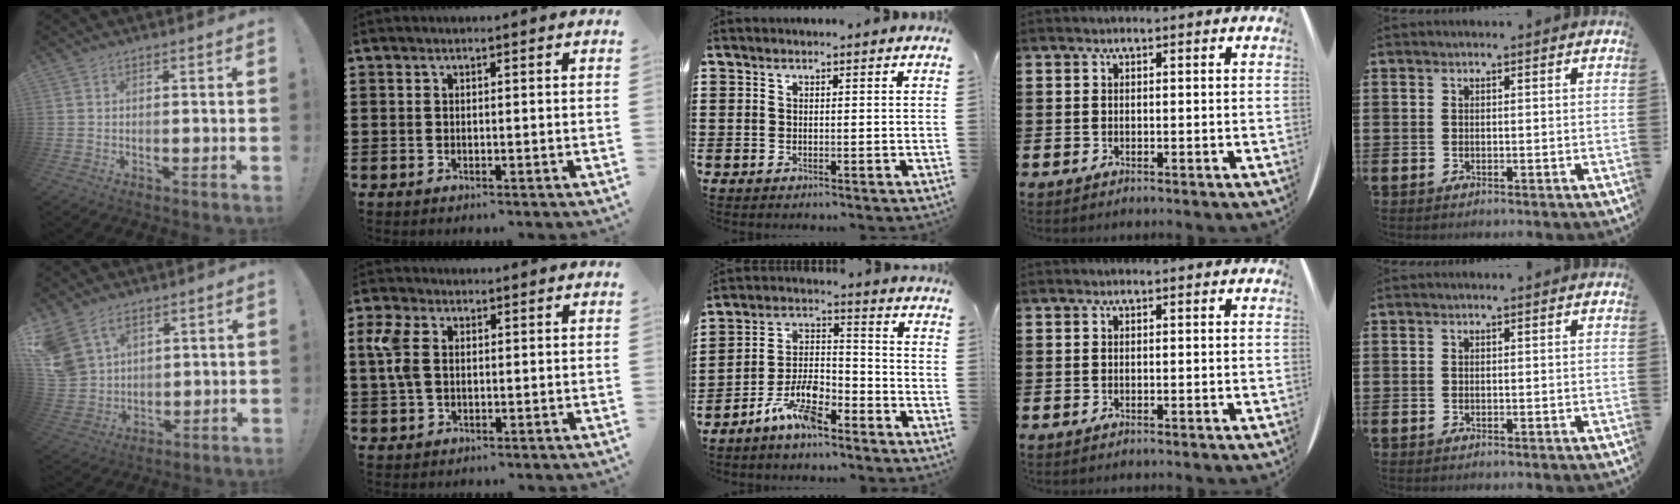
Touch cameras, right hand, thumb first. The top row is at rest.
{"thumb": {"total": 10.8, "force": [6.3, 7.6, 4.4], "torque": [-0.097, -0.038, 0.131]}, "index": {"total": 4.8, "force": [1.1, 3.0, 3.6], "torque": [-0.101, 0.003, 0.013]}, "middle": {"total": 8.4, "force": [-6.2, 2.7, 5.1], "torque": [-0.111, 0.006, -0.117]}}